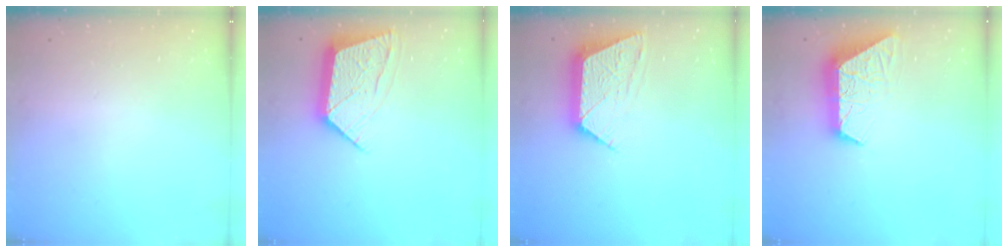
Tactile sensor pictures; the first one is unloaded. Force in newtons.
{"total": 11.5, "press": 11.5, "slide": 0.8}
{"total": 10.5, "press": 10.5, "slide": 0.7}
{"total": 10.8, "press": 10.8, "slide": 0.9}